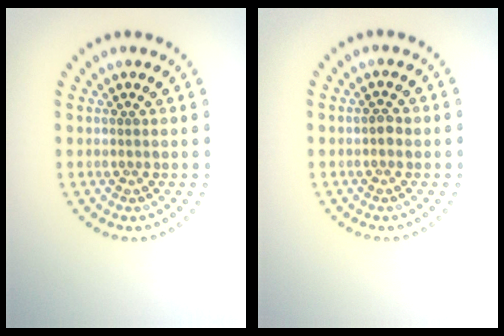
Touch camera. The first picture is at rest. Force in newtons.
{"total": 0.9, "press": 0.9, "slide": 0.1}